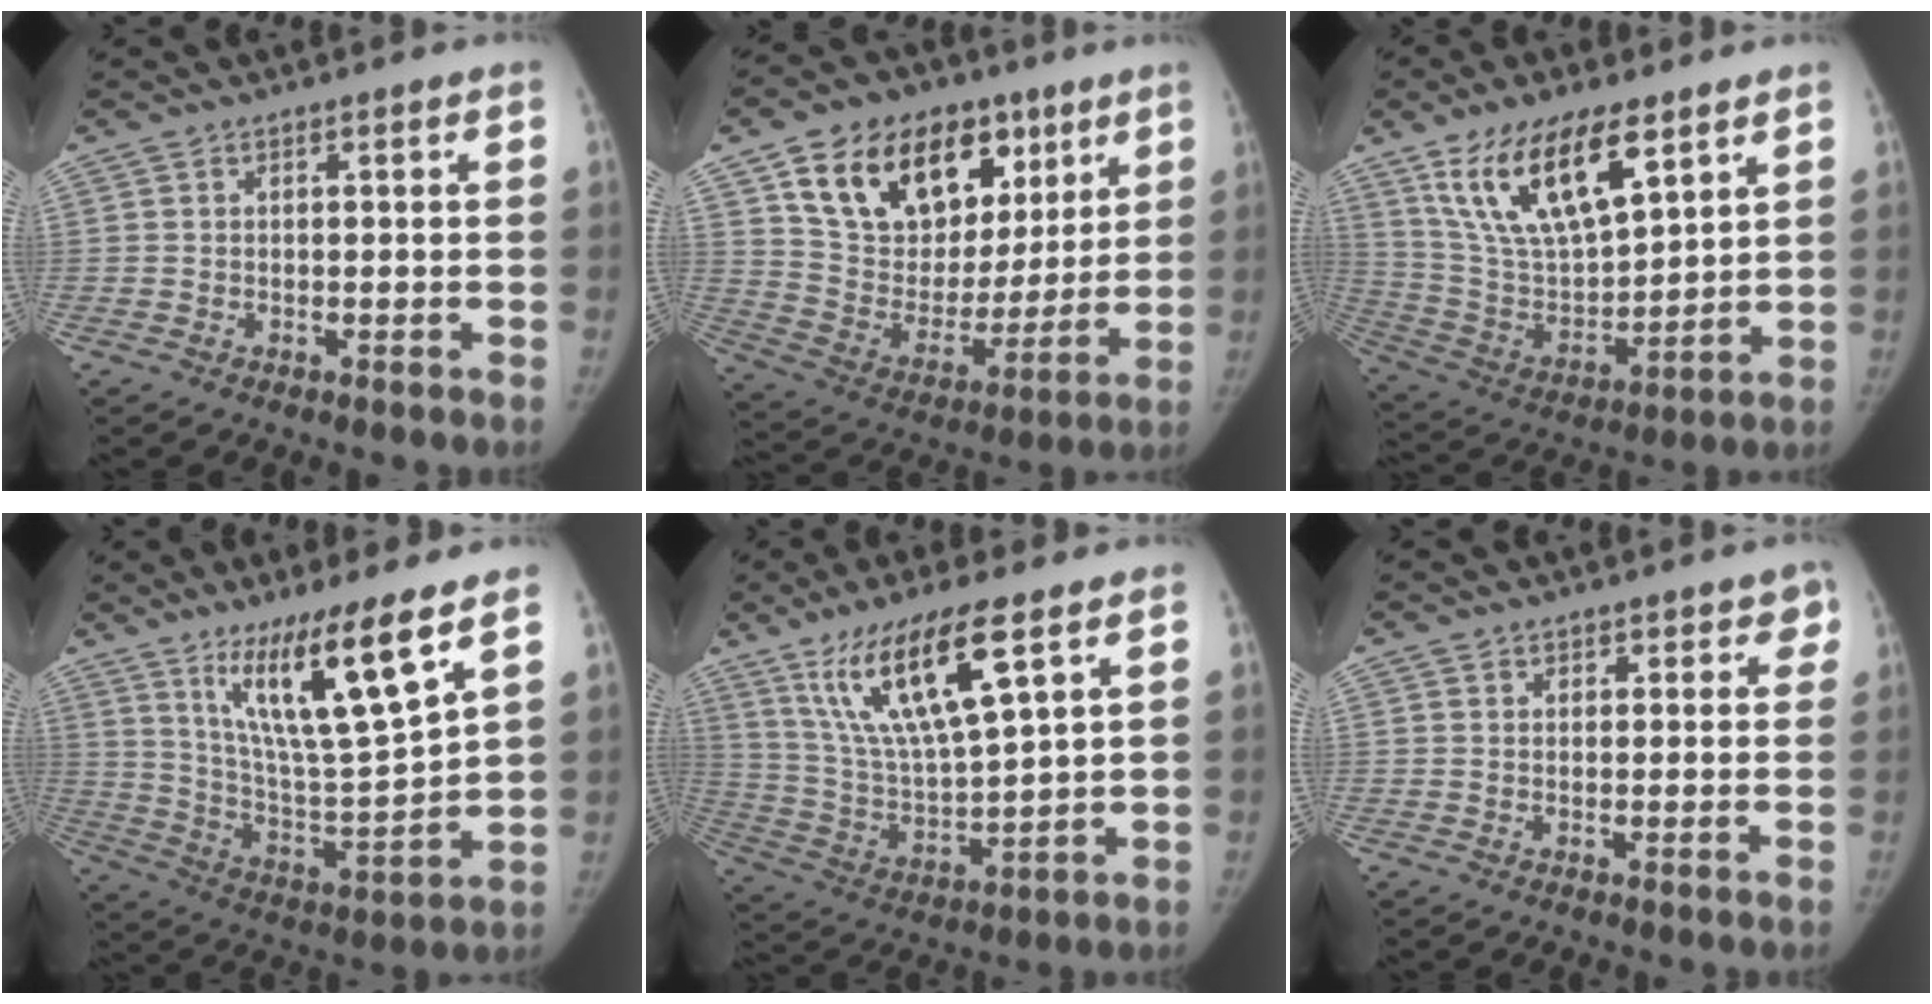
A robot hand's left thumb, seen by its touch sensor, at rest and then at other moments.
{"total": 24.3, "force": [12.0, 16.0, 13.8], "torque": [-0.184, -0.016, 0.213]}
{"total": 19.1, "force": [11.0, 7.8, 13.6], "torque": [-0.221, -0.044, 0.216]}
{"total": 17.1, "force": [10.2, 1.7, 13.6], "torque": [-0.230, -0.068, 0.191]}
{"total": 17.1, "force": [9.2, 3.7, 13.9], "torque": [-0.265, -0.038, 0.187]}
{"total": 3.2, "force": [2.1, 2.2, 0.9], "torque": [0.034, -0.007, 0.022]}